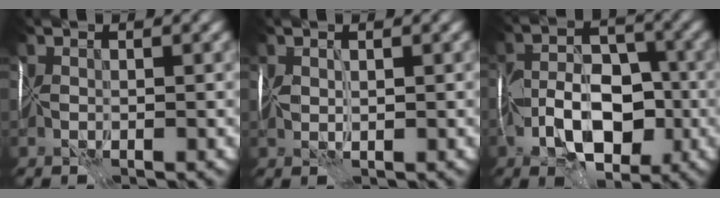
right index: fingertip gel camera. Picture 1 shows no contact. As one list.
[{"total": 0.9, "force": [0.1, -0.7, -0.5], "torque": [0.019, -0.007, 0.005]}, {"total": 7.1, "force": [-3.2, 3.5, 5.2], "torque": [-0.071, -0.005, -0.063]}]